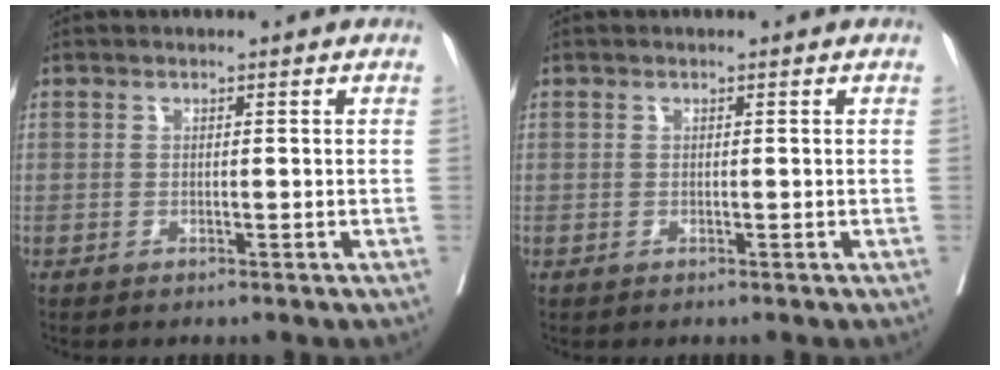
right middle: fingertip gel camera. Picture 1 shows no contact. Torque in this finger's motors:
{"motor_torque": [-0.08, -0.05, 0.00, 0.00]}